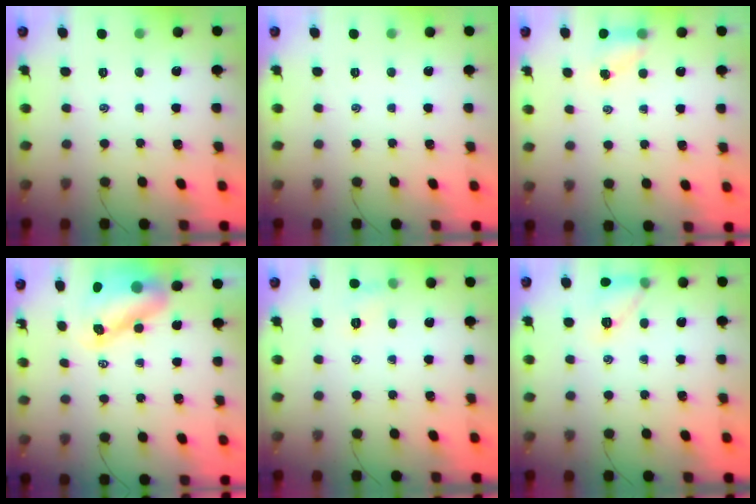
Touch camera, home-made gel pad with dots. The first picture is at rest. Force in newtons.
{"total": 0.0}
{"total": 4.1, "press": 4.0, "slide": 0.7}
{"total": 9.1, "press": 8.7, "slide": 2.7}
{"total": 5.6, "press": 5.5, "slide": 1.3}
{"total": 10.4, "press": 10.4, "slide": 0.5}